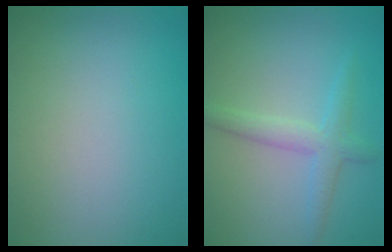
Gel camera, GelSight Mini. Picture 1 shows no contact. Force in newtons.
{"total": 2.7, "press": 2.7, "slide": 0.2}